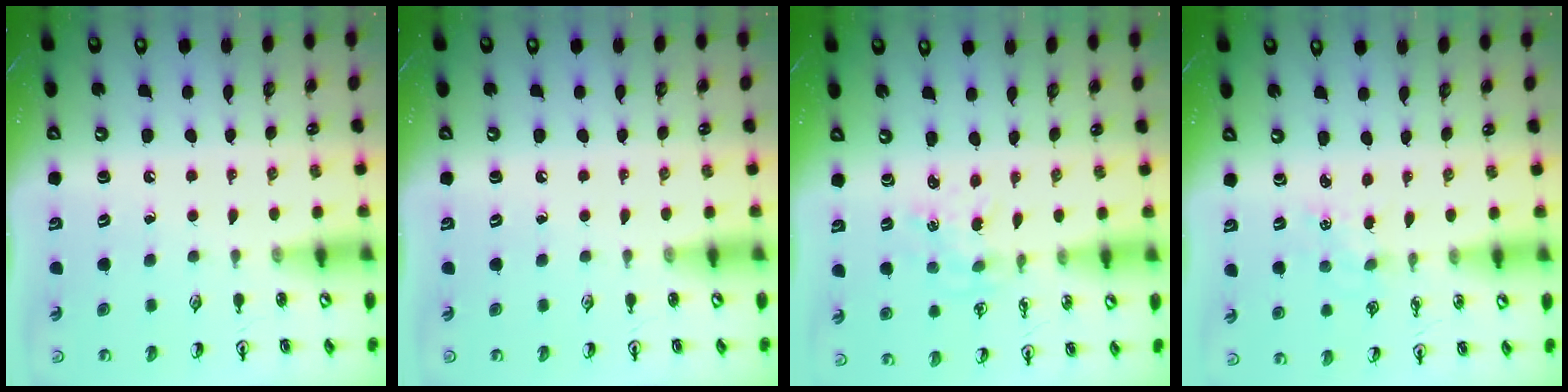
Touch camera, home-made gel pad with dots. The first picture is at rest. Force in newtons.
{"total": 0.0}
{"total": 0.8, "press": 0.8, "slide": 0.2}
{"total": 2.6, "press": 2.6, "slide": 0.4}